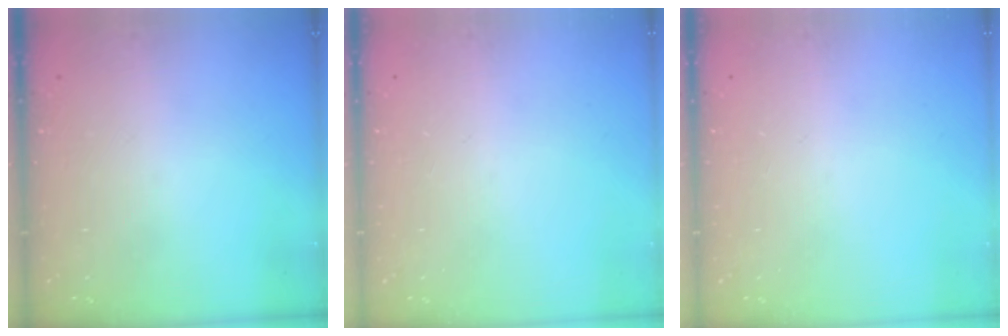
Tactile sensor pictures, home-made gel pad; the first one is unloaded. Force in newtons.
{"total": 0.0}
{"total": 0.0}